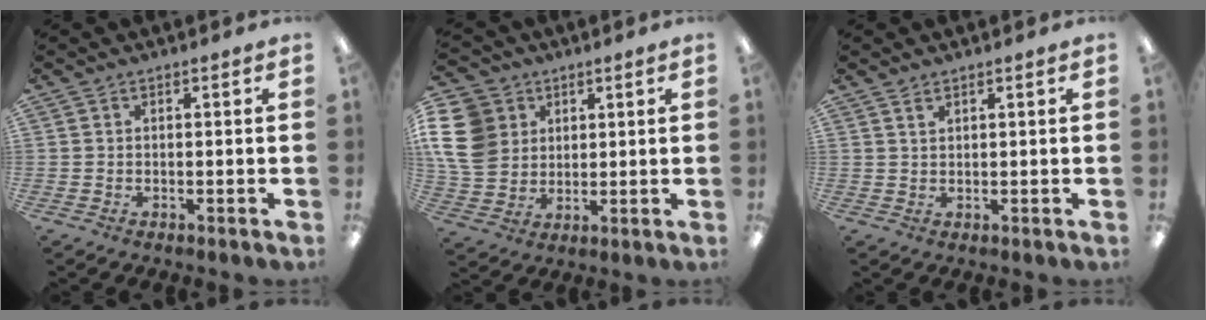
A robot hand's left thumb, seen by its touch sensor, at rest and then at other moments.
{"total": 13.5, "force": [3.8, 11.4, 6.1], "torque": [-0.145, -0.003, 0.076]}
{"total": 1.2, "force": [1.0, 0.5, 0.4], "torque": [-0.011, 0.000, 0.020]}